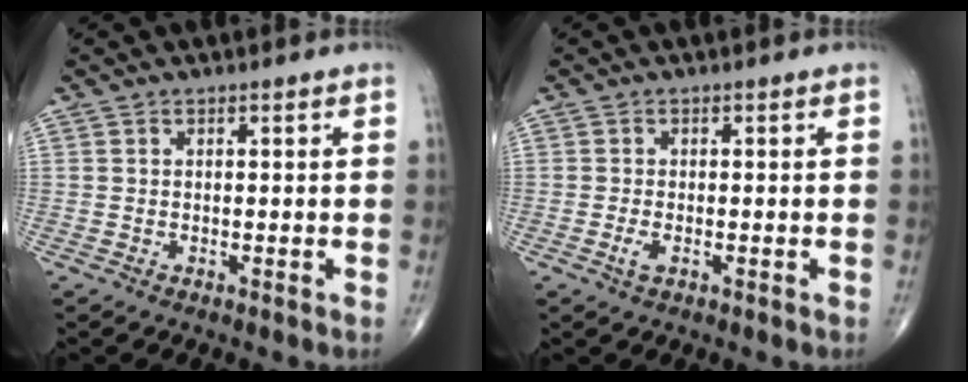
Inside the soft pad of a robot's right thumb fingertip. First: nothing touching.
{"total": 1.8, "force": [-0.6, 0.8, 1.5], "torque": [-0.035, -0.001, -0.013]}